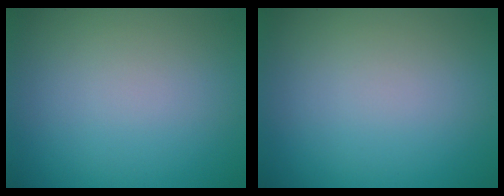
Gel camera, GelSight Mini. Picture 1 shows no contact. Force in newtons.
{"total": 0.0}